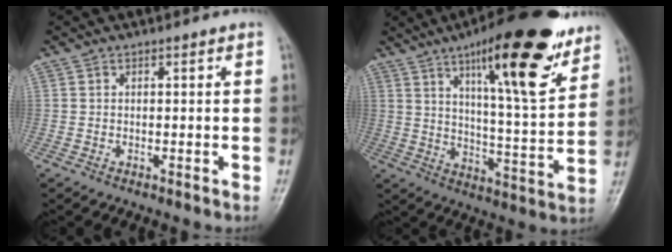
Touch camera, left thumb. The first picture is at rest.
{"total": 22.2, "force": [13.3, 5.3, 16.9], "torque": [-0.221, -0.057, 0.203]}